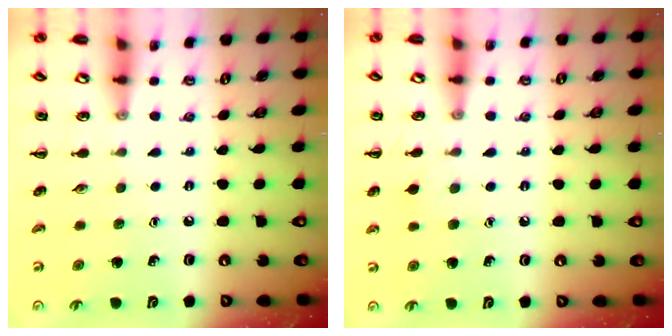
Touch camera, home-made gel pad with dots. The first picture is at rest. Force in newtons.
{"total": 5.8, "press": 5.5, "slide": 2.0}